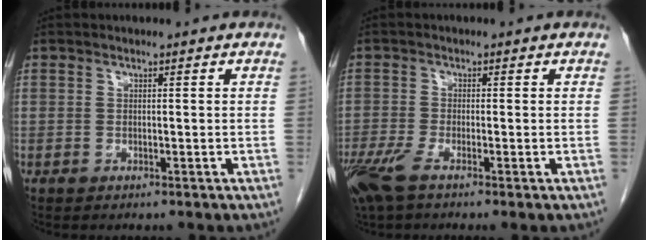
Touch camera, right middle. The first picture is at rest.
{"total": 4.9, "force": [-3.0, 0.7, 3.7], "torque": [-0.079, -0.015, -0.062]}